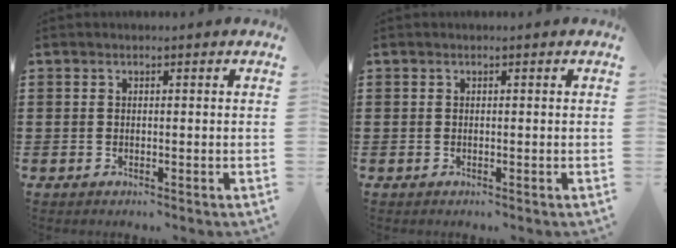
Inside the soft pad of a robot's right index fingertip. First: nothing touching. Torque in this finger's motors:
{"motor_torque": [0.00, 2.14, 0.00, -0.01]}